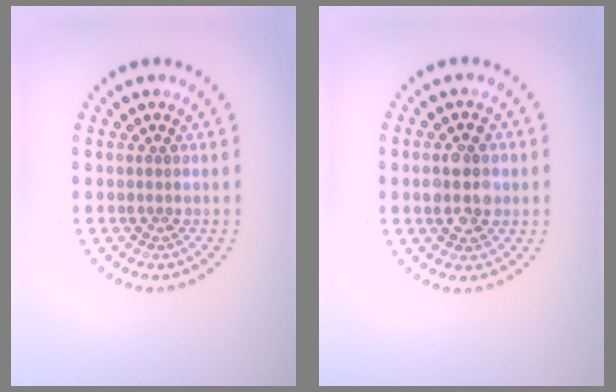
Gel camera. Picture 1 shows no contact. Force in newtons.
{"total": 4.0, "press": 4.0, "slide": 0.2}